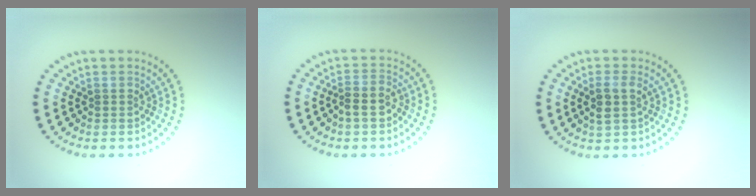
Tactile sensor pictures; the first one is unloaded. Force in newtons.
{"total": 2.4, "press": 2.2, "slide": 0.8}
{"total": 2.0, "press": 1.8, "slide": 0.7}